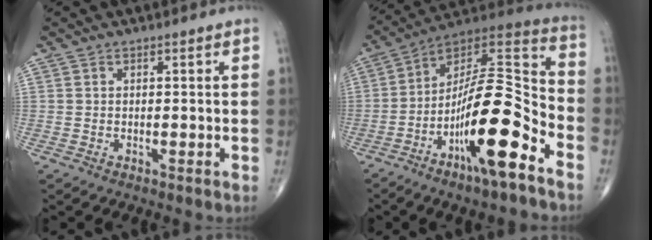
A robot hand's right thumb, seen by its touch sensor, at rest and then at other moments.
{"total": 21.0, "force": [-9.6, 5.2, 18.0], "torque": [-0.322, 0.072, -0.164]}